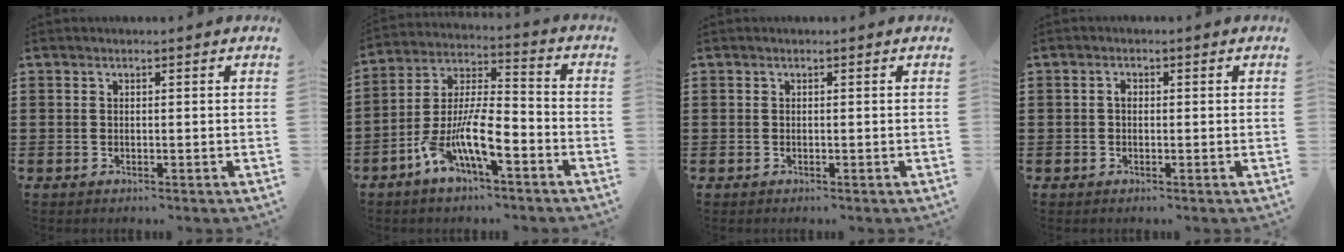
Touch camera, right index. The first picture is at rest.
{"total": 10.6, "force": [-5.6, 3.6, 8.2], "torque": [-0.171, 0.005, -0.105]}
{"total": 0.0}
{"total": 1.2, "force": [-0.1, 0.8, 1.0], "torque": [-0.019, 0.003, -0.003]}